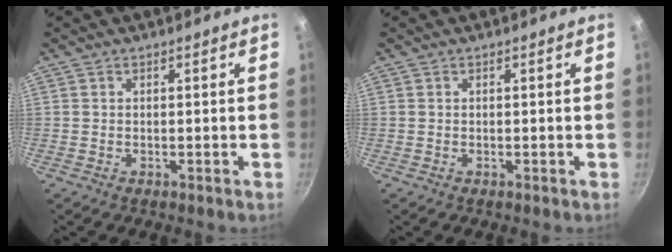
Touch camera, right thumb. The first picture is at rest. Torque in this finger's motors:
{"motor_torque": [-0.02, 0.01, 0.08, -0.08, 0.04]}